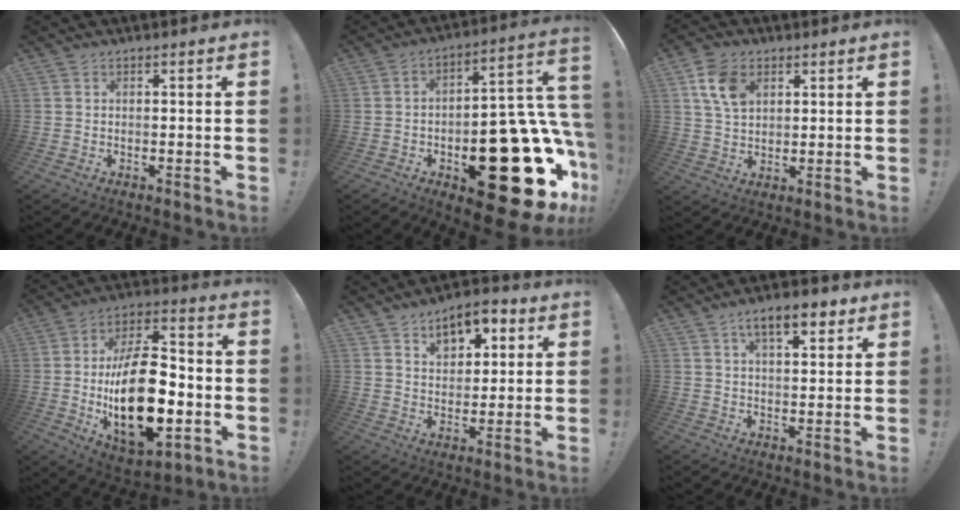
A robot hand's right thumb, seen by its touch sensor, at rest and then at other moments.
{"total": 31.1, "force": [-9.6, 14.9, 25.5], "torque": [-0.285, 0.043, -0.115]}
{"total": 10.0, "force": [4.1, 6.8, 6.1], "torque": [-0.101, -0.005, 0.078]}
{"total": 25.8, "force": [-4.1, 13.7, 21.4], "torque": [-0.388, 0.011, -0.059]}
{"total": 9.7, "force": [5.6, 6.0, 5.2], "torque": [-0.065, -0.025, 0.100]}
{"total": 9.1, "force": [5.1, 3.5, 6.7], "torque": [-0.093, -0.016, 0.085]}